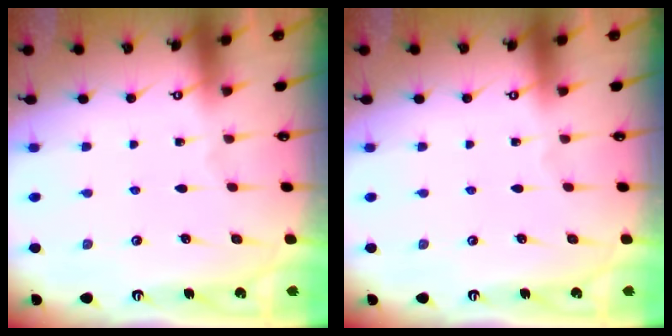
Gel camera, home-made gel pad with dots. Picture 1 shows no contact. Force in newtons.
{"total": 0.0}